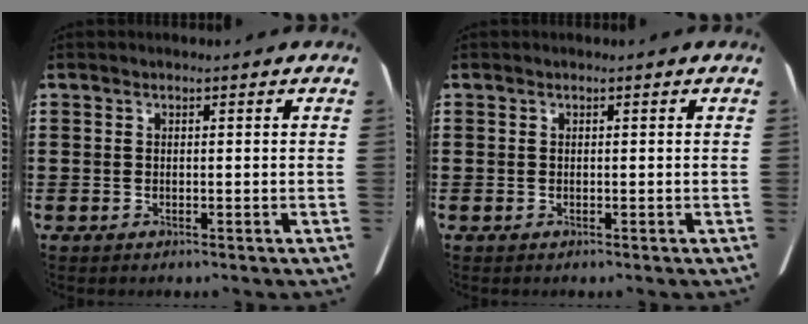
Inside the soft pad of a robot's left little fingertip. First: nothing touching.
{"total": 0.0}